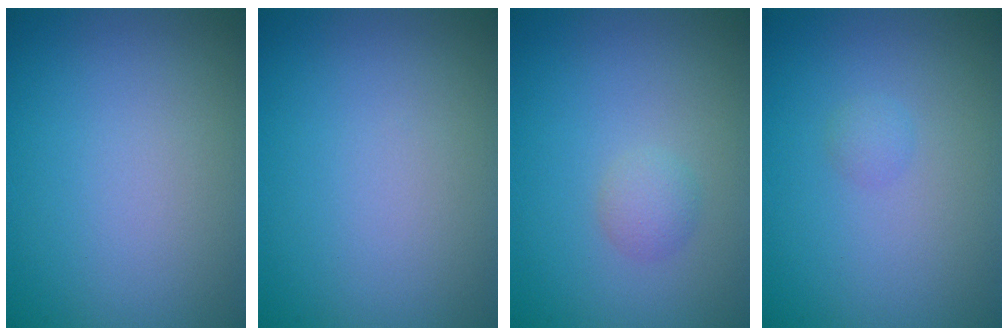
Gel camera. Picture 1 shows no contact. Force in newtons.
{"total": 0.0}
{"total": 1.3, "press": 1.3, "slide": 0.1}
{"total": 0.7, "press": 0.7, "slide": 0.0}